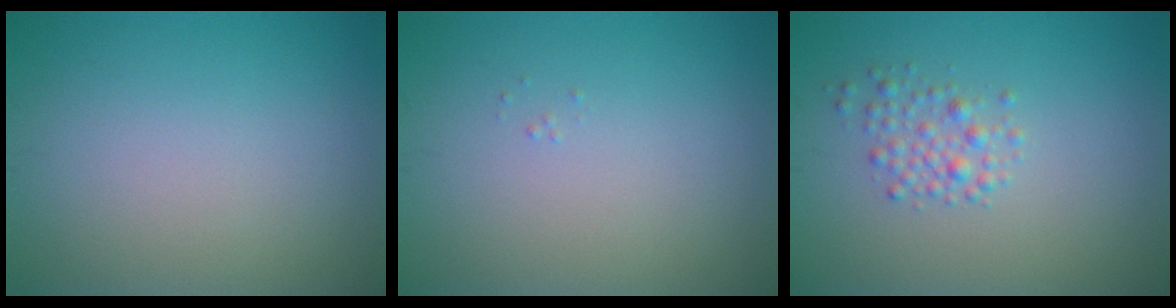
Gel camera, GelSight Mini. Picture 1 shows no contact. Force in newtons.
{"total": 0.0}
{"total": 2.0, "press": 2.0, "slide": 0.0}